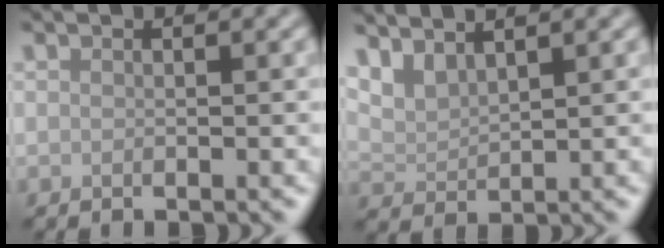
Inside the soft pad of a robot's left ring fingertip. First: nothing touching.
{"total": 2.7, "force": [2.4, 0.7, 1.1], "torque": [-0.029, 0.002, 0.054]}